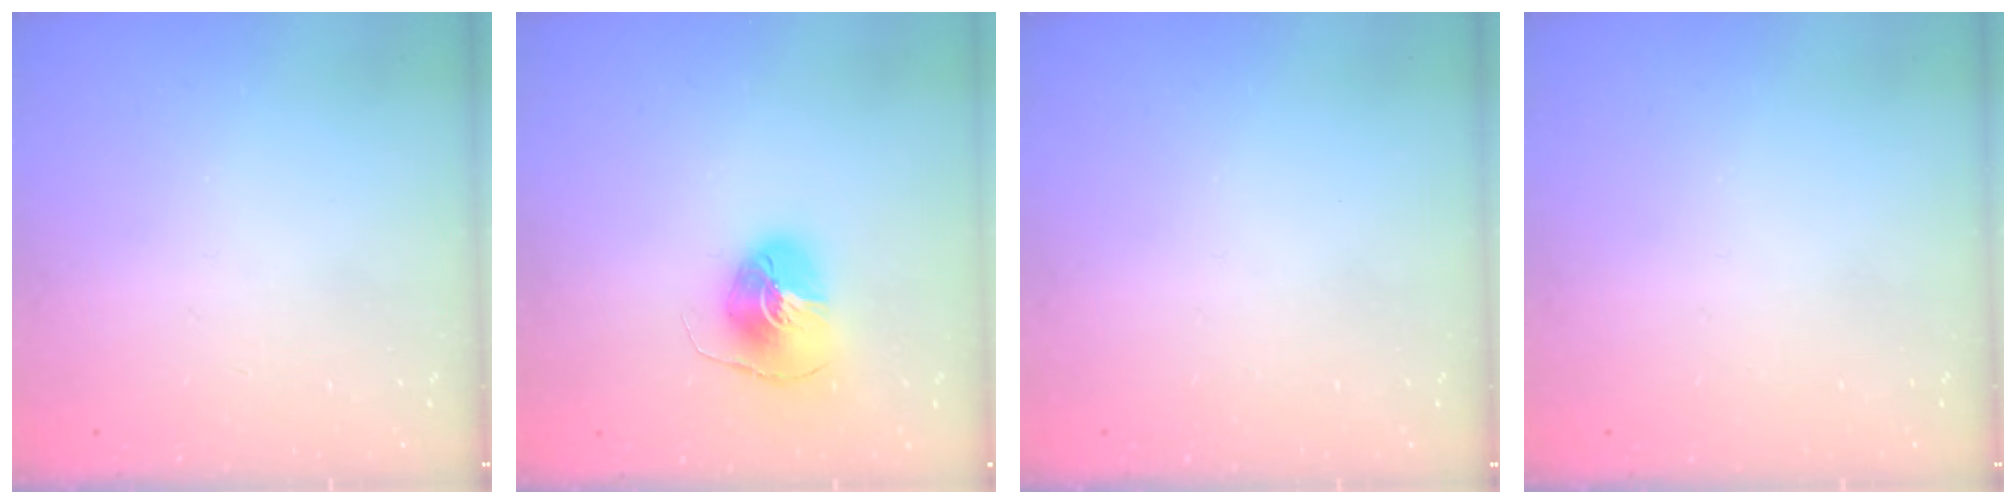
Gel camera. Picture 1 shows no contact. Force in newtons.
{"total": 8.1, "press": 8.1, "slide": 0.3}
{"total": 0.0}
{"total": 0.0}